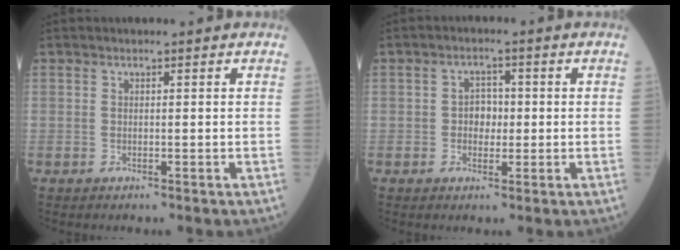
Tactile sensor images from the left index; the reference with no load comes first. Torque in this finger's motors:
{"motor_torque": [0.02, 0.00, 0.00, 0.01]}